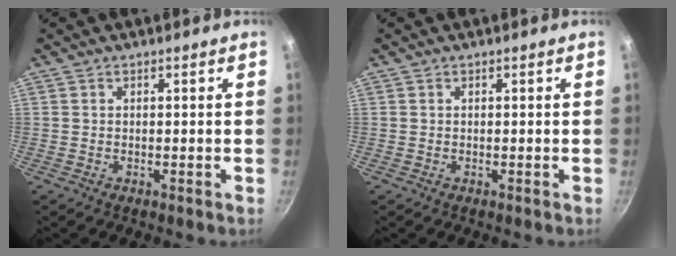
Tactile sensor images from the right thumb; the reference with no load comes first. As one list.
[{"total": 0.0}]